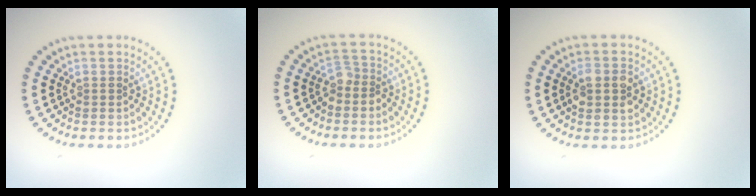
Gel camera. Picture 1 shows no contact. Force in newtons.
{"total": 1.7, "press": 1.3, "slide": 1.1}
{"total": 2.8, "press": 2.8, "slide": 0.2}